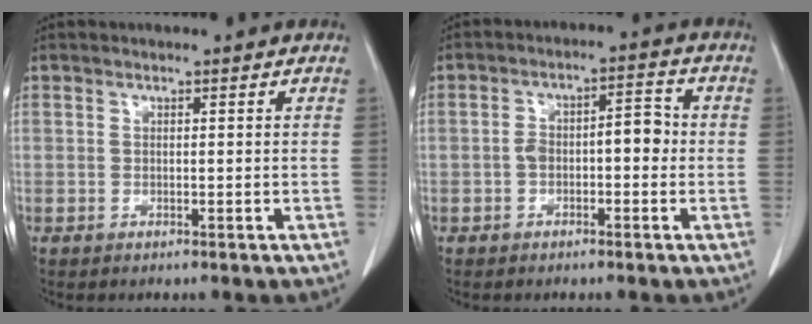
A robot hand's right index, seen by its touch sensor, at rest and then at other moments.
{"total": 5.3, "force": [-0.7, 2.3, 4.8], "torque": [-0.079, 0.034, -0.010]}